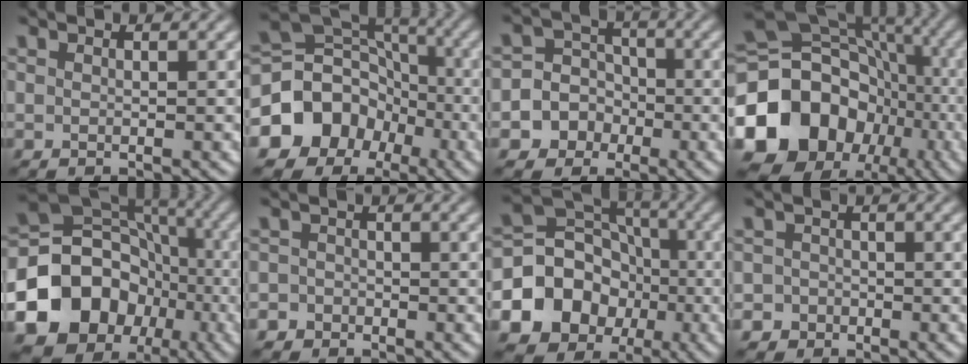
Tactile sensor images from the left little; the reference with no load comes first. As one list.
[{"total": 10.2, "force": [-4.1, 8.6, 3.7], "torque": [-0.082, 0.014, -0.087]}, {"total": 7.5, "force": [-3.0, 6.8, 1.0], "torque": [-0.010, 0.007, -0.076]}, {"total": 18.8, "force": [-6.0, 15.5, 8.8], "torque": [-0.201, -0.001, -0.115]}, {"total": 15.3, "force": [-5.2, 12.8, 6.6], "torque": [-0.141, -0.007, -0.100]}, {"total": 2.1, "force": [-1.2, 1.7, 0.1], "torque": [0.026, 0.008, -0.031]}, {"total": 10.9, "force": [-3.0, 9.4, 4.6], "torque": [-0.082, -0.005, -0.075]}, {"total": 2.7, "force": [-1.4, 2.3, 0.0], "torque": [0.033, 0.006, -0.033]}]